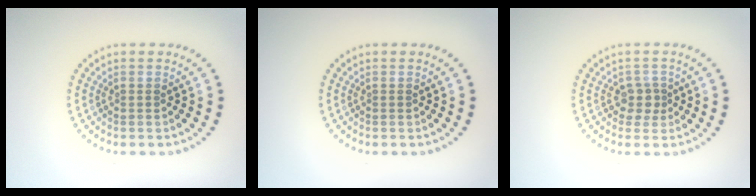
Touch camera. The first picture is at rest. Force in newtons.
{"total": 0.0}
{"total": 1.7, "press": 1.4, "slide": 1.0}